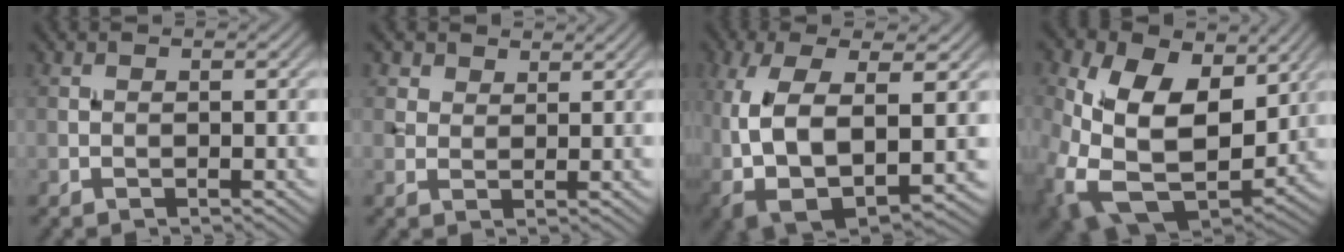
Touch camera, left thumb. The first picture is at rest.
{"total": 2.9, "force": [2.1, 1.8, 0.9], "torque": [-0.025, -0.002, 0.048]}
{"total": 11.6, "force": [-0.3, 6.5, 9.5], "torque": [-0.212, -0.017, 0.002]}
{"total": 17.2, "force": [1.6, 11.9, 12.3], "torque": [-0.269, -0.036, 0.044]}